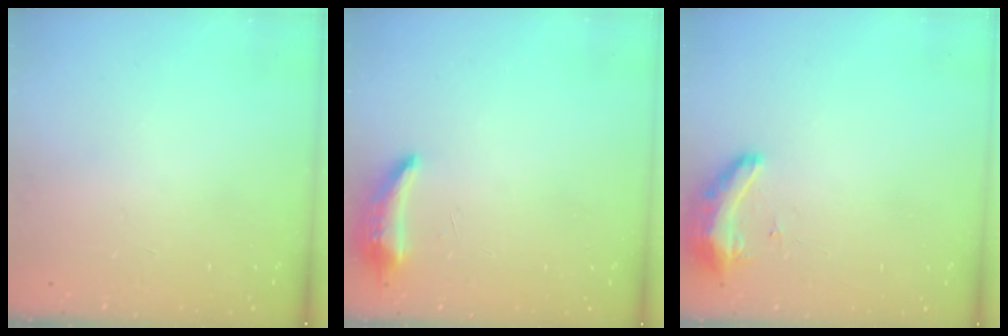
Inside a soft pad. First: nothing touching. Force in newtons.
{"total": 8.3, "press": 8.1, "slide": 1.5}
{"total": 11.5, "press": 9.6, "slide": 6.3}